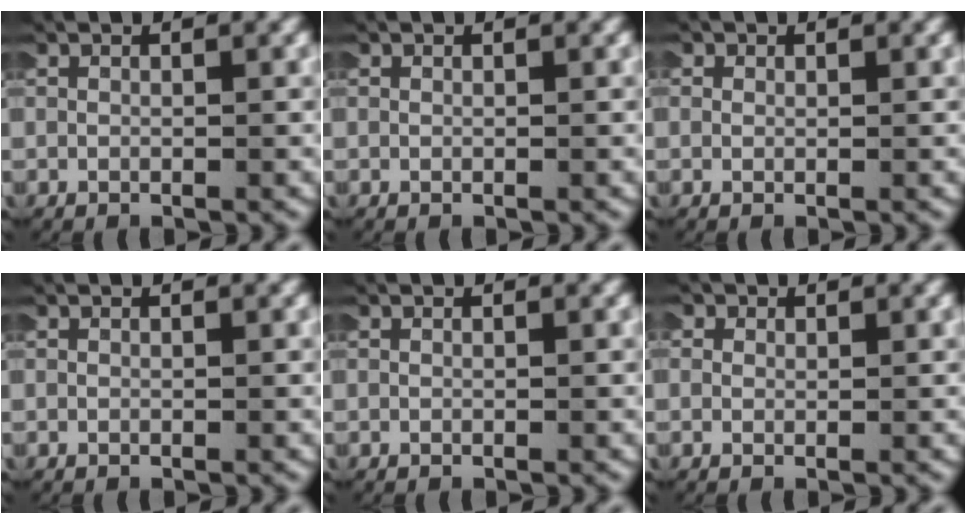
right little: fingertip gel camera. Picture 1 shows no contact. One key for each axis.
{"total": 0.0}
{"total": 0.8, "fx": 0.2, "fy": 0.7, "fz": 0.1, "tx": -0.007, "ty": -0.001, "tz": 0.000}
{"total": 0.0}
{"total": 0.0}
{"total": 1.6, "fx": 0.5, "fy": 1.4, "fz": 0.3, "tx": -0.018, "ty": -0.002, "tz": 0.002}